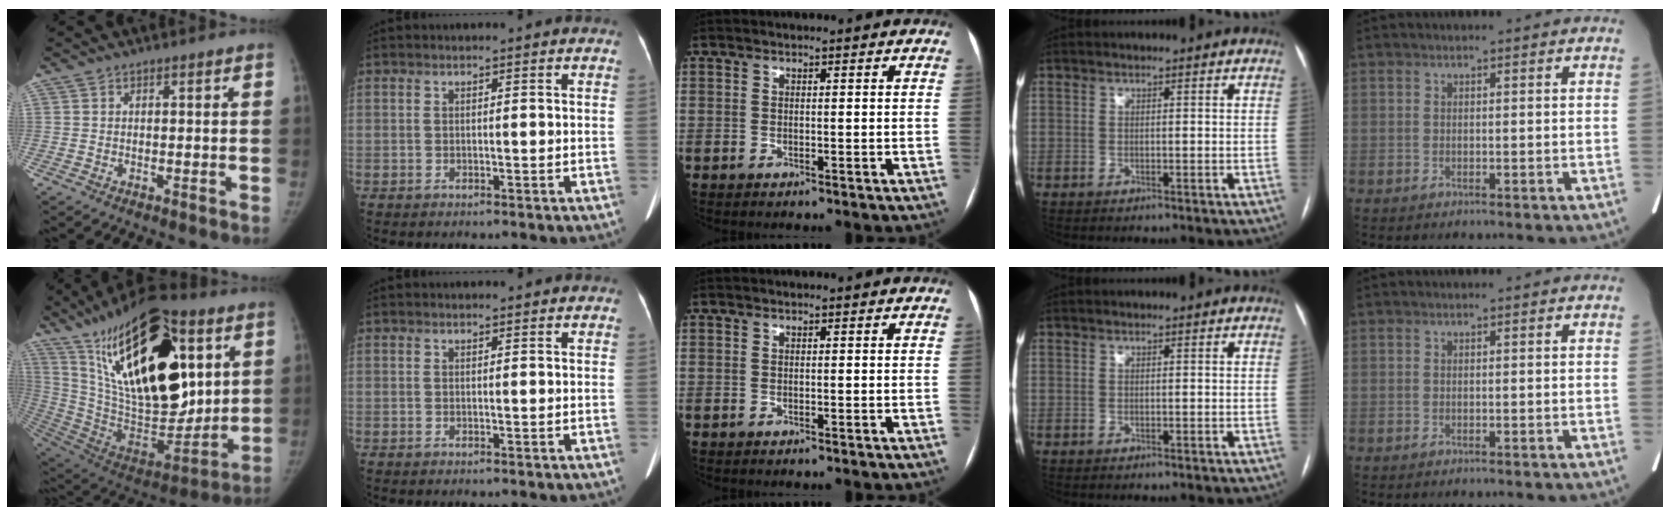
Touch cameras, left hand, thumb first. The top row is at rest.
{"thumb": {"total": 35.4, "force": [13.5, 15.8, 28.7], "torque": [-0.465, -0.029, 0.243]}, "index": {"total": 1.7, "force": [1.6, 0.3, 0.6], "torque": [-0.008, 0.002, 0.017]}}